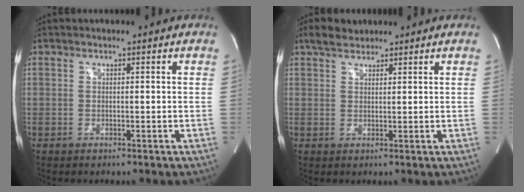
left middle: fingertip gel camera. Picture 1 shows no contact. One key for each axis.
{"total": 3.2, "fx": 2.6, "fy": 1.5, "fz": 1.1, "tx": -0.028, "ty": 0.017, "tz": 0.048}